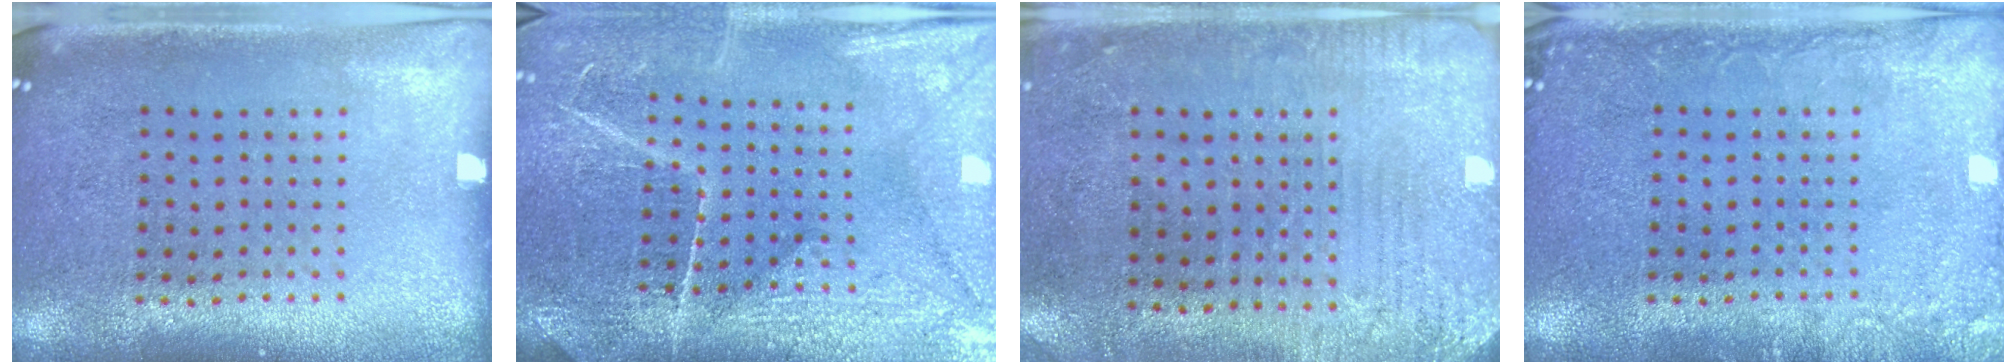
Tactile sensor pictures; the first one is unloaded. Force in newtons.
{"total": 4.0, "press": 3.8, "slide": 1.3}
{"total": 2.8, "press": 2.4, "slide": 1.5}
{"total": 2.2, "press": 2.1, "slide": 0.2}